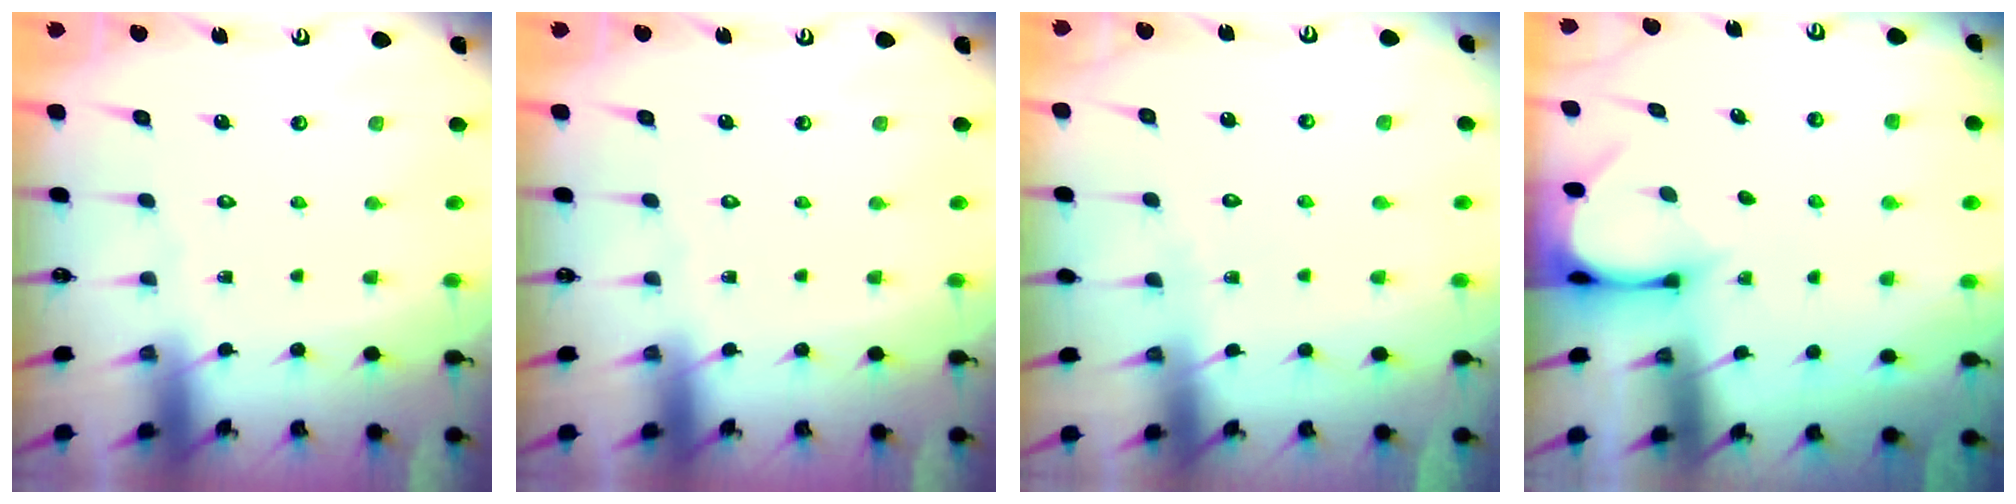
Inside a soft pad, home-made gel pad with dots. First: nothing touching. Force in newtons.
{"total": 0.0}
{"total": 4.3, "press": 4.3, "slide": 0.4}
{"total": 3.0, "press": 3.0, "slide": 0.3}